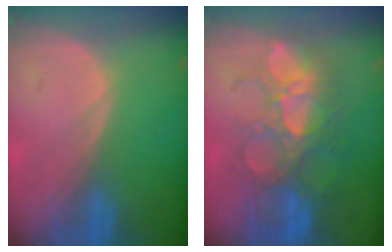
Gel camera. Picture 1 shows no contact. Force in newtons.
{"total": 10.3, "press": 9.3, "slide": 4.4}